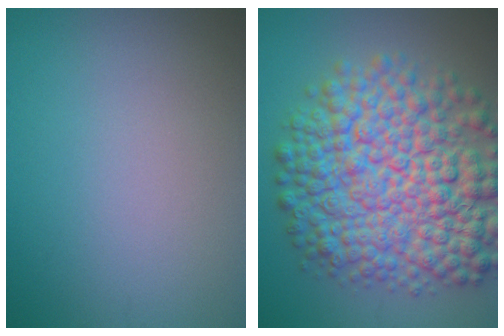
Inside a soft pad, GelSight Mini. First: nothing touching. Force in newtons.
{"total": 12.8, "press": 12.8, "slide": 0.3}